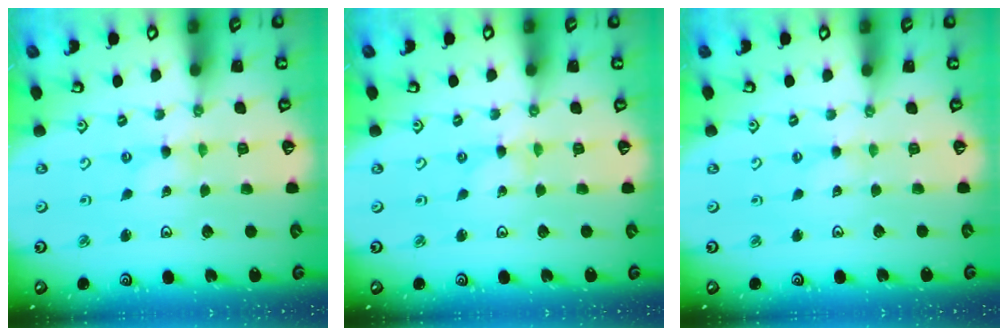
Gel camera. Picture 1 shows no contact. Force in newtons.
{"total": 0.0}
{"total": 0.0}